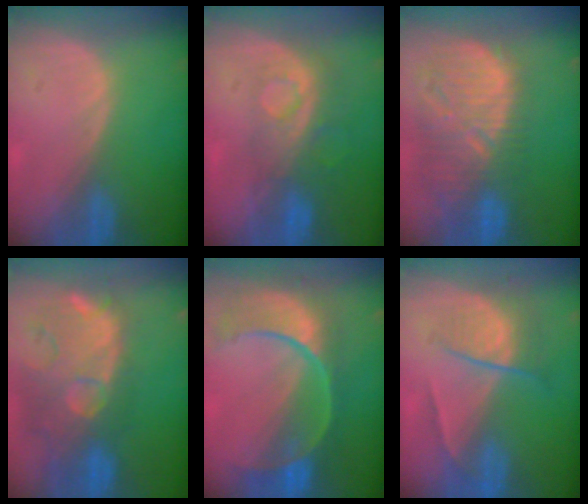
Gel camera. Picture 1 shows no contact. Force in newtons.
{"total": 8.4, "press": 7.1, "slide": 4.4}
{"total": 12.8, "press": 11.3, "slide": 6.2}
{"total": 13.1, "press": 11.3, "slide": 6.5}
{"total": 11.2, "press": 9.3, "slide": 6.1}
{"total": 6.8, "press": 5.9, "slide": 3.4}